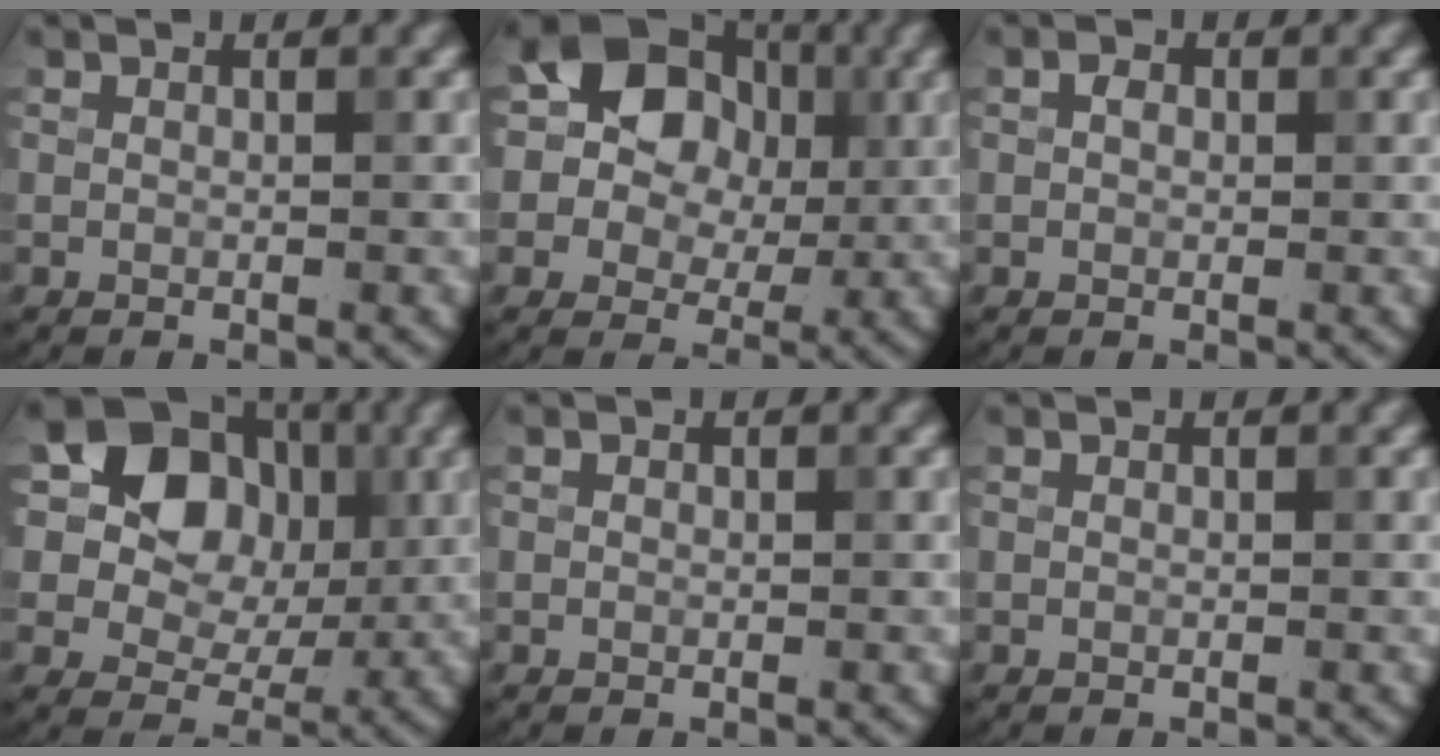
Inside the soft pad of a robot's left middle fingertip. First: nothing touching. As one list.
[{"total": 10.9, "force": [2.9, 8.9, 5.7], "torque": [-0.110, 0.047, 0.041]}, {"total": 0.6, "force": [0.1, 0.5, 0.4], "torque": [-0.005, 0.005, 0.001]}, {"total": 10.1, "force": [2.7, 7.9, 5.8], "torque": [-0.090, 0.024, 0.028]}, {"total": 0.0}, {"total": 0.0}]